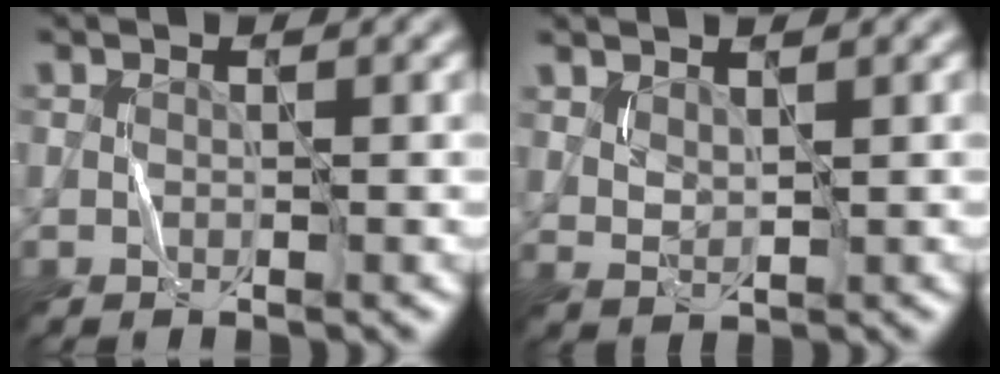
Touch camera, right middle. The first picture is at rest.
{"total": 1.7, "force": [1.2, 0.7, 1.0], "torque": [-0.024, -0.003, 0.029]}